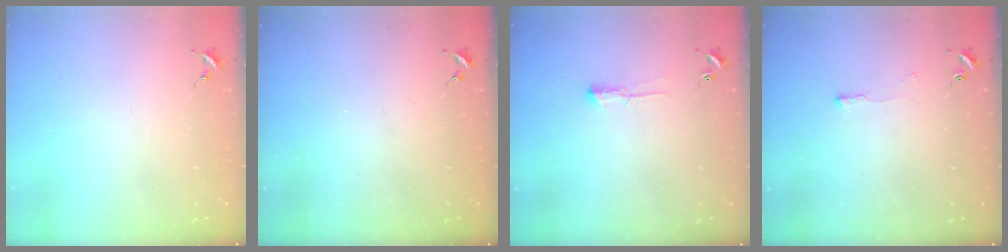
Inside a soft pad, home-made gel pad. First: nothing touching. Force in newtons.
{"total": 0.0}
{"total": 3.9, "press": 3.9, "slide": 0.5}
{"total": 3.2, "press": 3.1, "slide": 0.6}